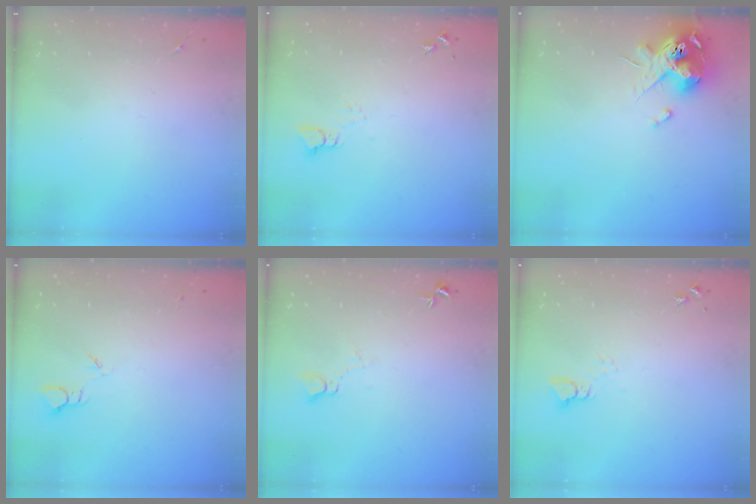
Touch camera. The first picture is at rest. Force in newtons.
{"total": 2.5, "press": 2.5, "slide": 0.1}
{"total": 14.1, "press": 14.0, "slide": 1.7}
{"total": 2.4, "press": 2.4, "slide": 0.2}
{"total": 3.7, "press": 3.7, "slide": 0.3}
{"total": 2.5, "press": 2.5, "slide": 0.1}